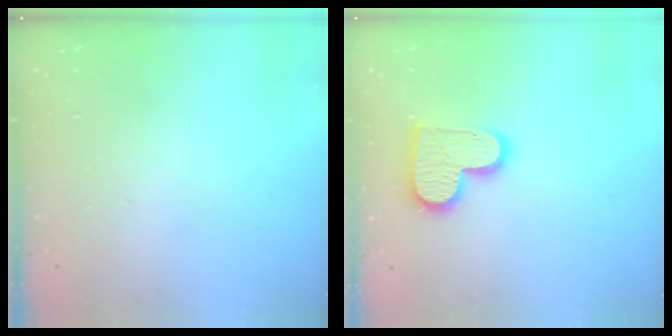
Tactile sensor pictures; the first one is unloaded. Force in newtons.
{"total": 13.8, "press": 13.7, "slide": 1.1}